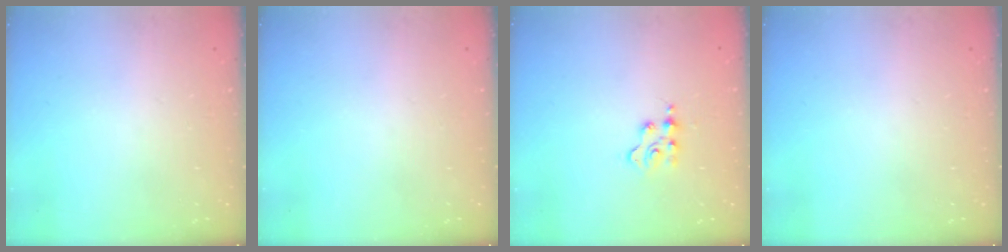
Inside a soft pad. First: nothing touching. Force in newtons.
{"total": 0.0}
{"total": 2.4, "press": 2.4, "slide": 0.3}
{"total": 0.0}